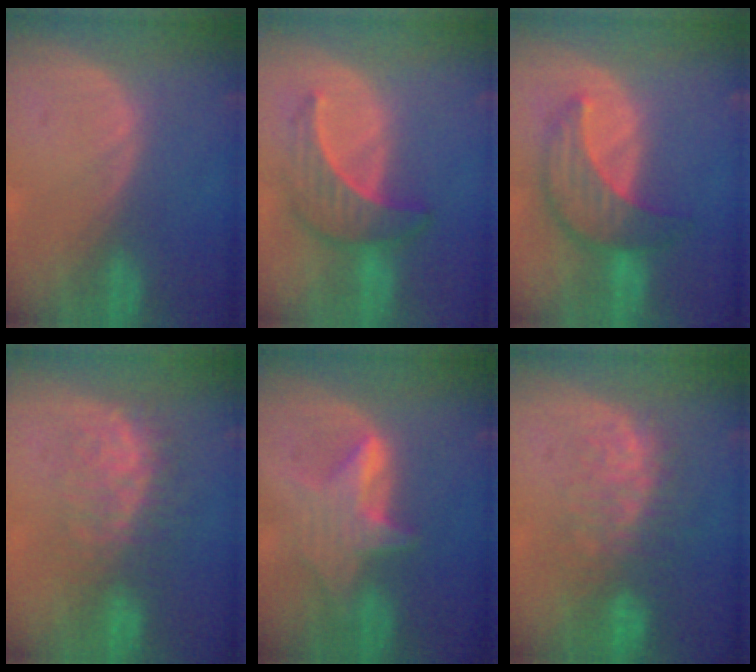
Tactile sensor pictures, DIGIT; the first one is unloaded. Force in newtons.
{"total": 6.6, "press": 6.5, "slide": 1.0}
{"total": 7.8, "press": 7.5, "slide": 2.2}
{"total": 7.6, "press": 7.3, "slide": 2.1}
{"total": 5.9, "press": 5.9, "slide": 0.5}
{"total": 8.7, "press": 7.8, "slide": 3.8}